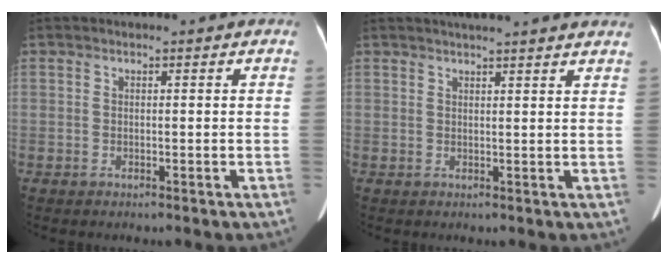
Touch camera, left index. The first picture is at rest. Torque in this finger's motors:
{"motor_torque": [0.19, -0.55, 0.03, 0.00]}